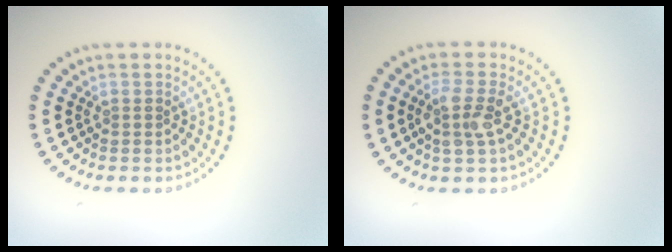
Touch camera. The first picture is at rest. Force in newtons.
{"total": 2.7, "press": 2.6, "slide": 0.9}